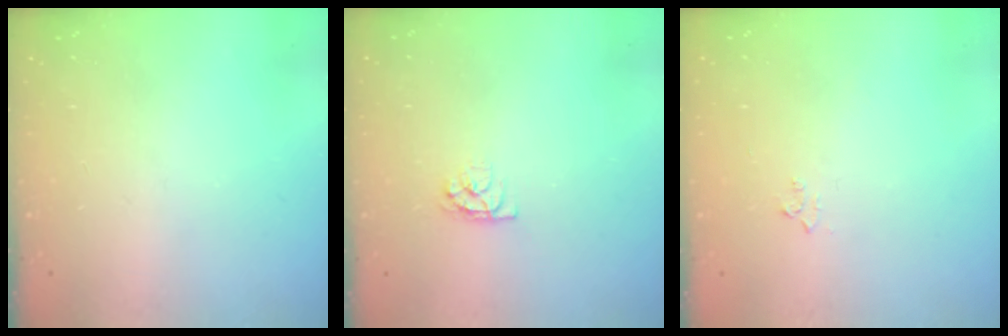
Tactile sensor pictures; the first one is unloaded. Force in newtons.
{"total": 3.9, "press": 3.9, "slide": 0.3}
{"total": 2.9, "press": 2.8, "slide": 0.4}